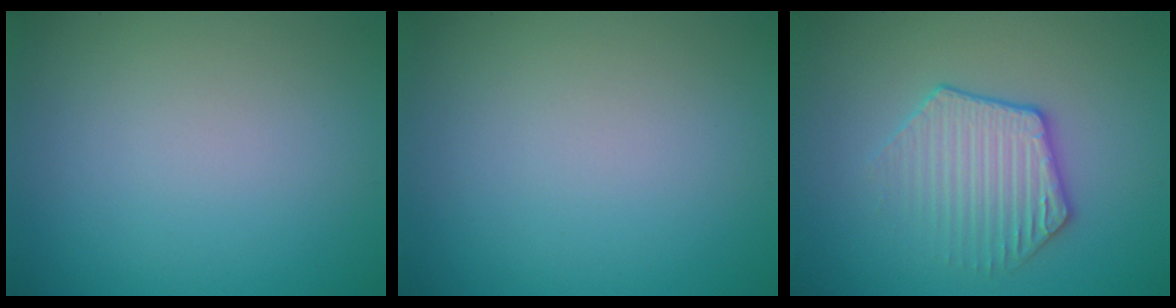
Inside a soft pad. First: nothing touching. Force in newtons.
{"total": 0.0}
{"total": 3.4, "press": 3.1, "slide": 1.4}